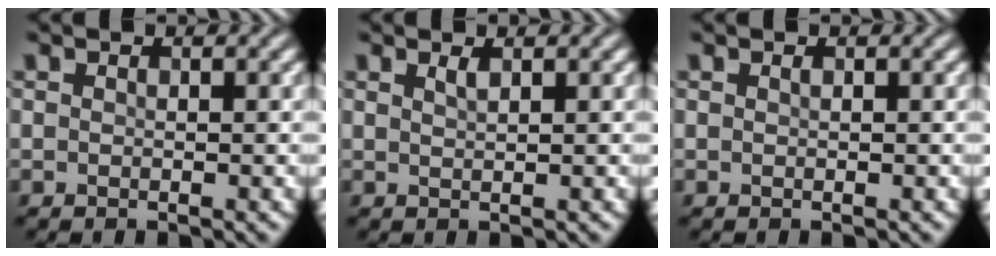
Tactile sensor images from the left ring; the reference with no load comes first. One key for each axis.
{"total": 0.9, "fx": 0.6, "fy": 0.3, "fz": 0.6, "tx": -0.007, "ty": 0.001, "tz": 0.011}
{"total": 0.0}